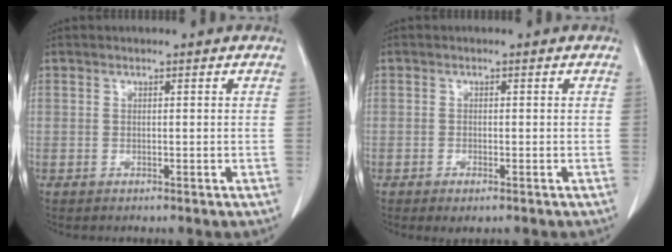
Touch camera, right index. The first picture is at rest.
{"total": 2.0, "force": [-1.2, 0.7, 1.4], "torque": [-0.021, -0.002, -0.013]}